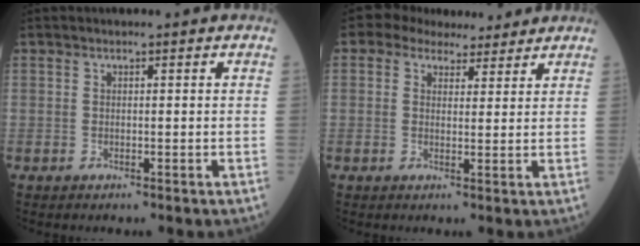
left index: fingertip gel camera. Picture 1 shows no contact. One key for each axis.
{"total": 6.5, "fx": 5.3, "fy": 3.2, "fz": 1.8, "tx": -0.026, "ty": 0.021, "tz": 0.075}